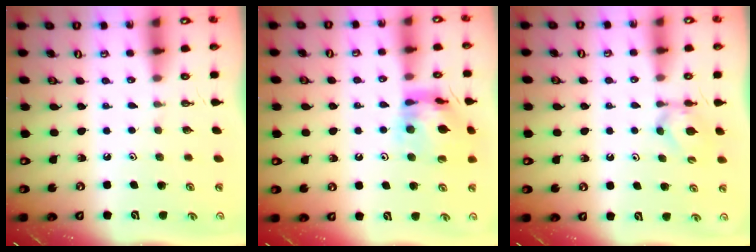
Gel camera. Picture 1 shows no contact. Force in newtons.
{"total": 12.5, "press": 12.4, "slide": 1.4}
{"total": 4.8, "press": 4.7, "slide": 0.8}